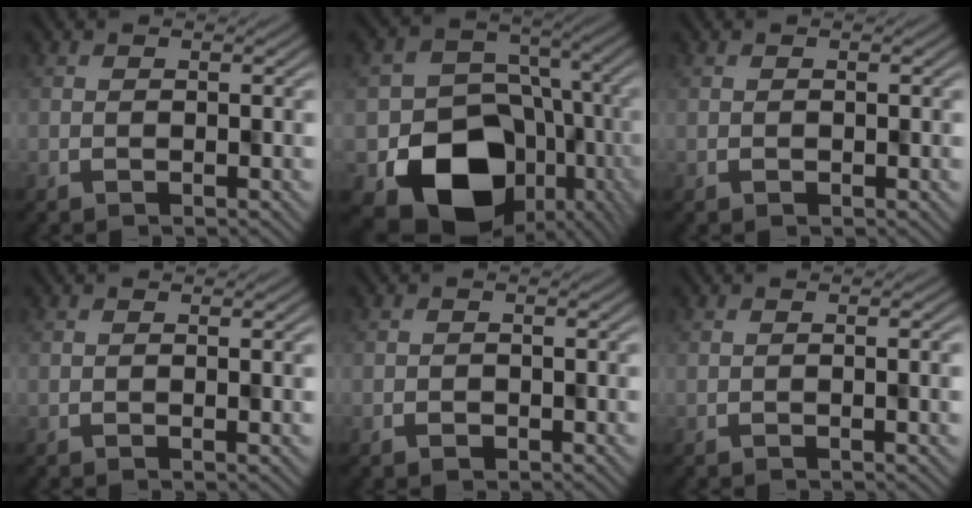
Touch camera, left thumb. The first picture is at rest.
{"total": 15.8, "force": [-5.3, 12.8, 7.7], "torque": [-0.127, -0.057, -0.069]}
{"total": 0.0}
{"total": 0.8, "force": [0.3, 0.0, 0.7], "torque": [-0.012, 0.003, 0.005]}
{"total": 0.8, "force": [-0.2, 0.8, 0.3], "torque": [-0.003, -0.001, -0.003]}
{"total": 1.5, "force": [0.1, 0.3, 1.5], "torque": [-0.023, 0.004, -0.001]}